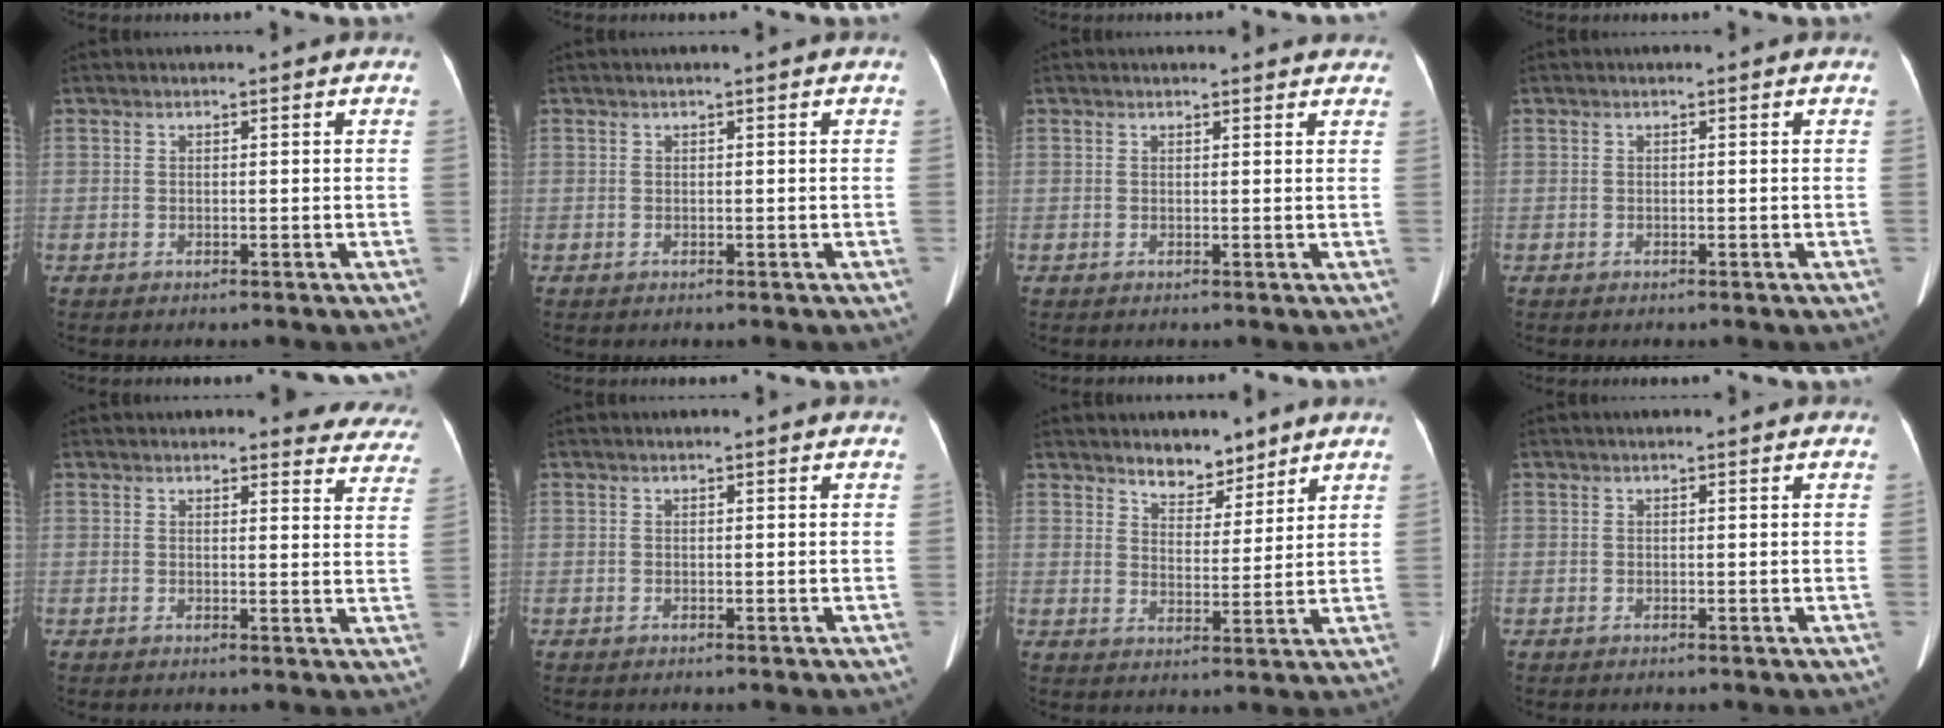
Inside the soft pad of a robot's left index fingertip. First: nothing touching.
{"total": 0.0}
{"total": 4.8, "force": [4.5, 1.2, 1.2], "torque": [-0.007, 0.010, 0.039]}
{"total": 0.0}
{"total": 8.7, "force": [8.3, 2.4, 1.2], "torque": [0.032, -0.023, 0.057]}
{"total": 0.0}
{"total": 4.3, "force": [3.7, 1.9, 1.1], "torque": [-0.016, -0.002, 0.063]}
{"total": 0.7, "force": [0.4, 0.2, 0.4], "torque": [-0.009, 0.011, 0.003]}